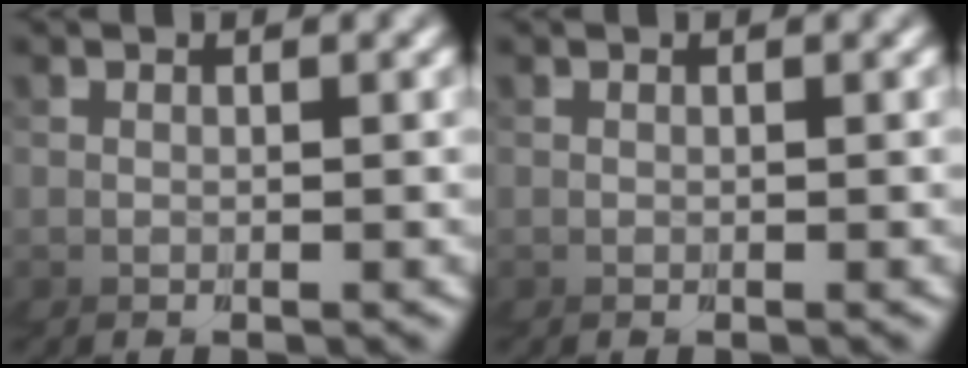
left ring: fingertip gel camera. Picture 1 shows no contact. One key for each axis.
{"total": 0.0}